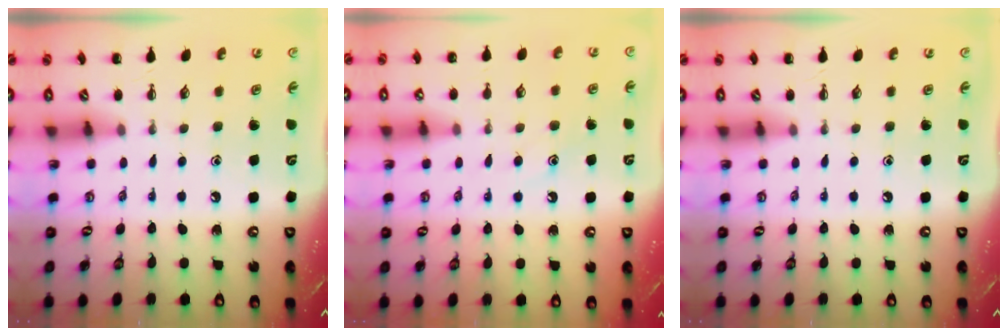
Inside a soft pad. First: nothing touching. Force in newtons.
{"total": 8.7, "press": 8.6, "slide": 1.4}
{"total": 0.0}